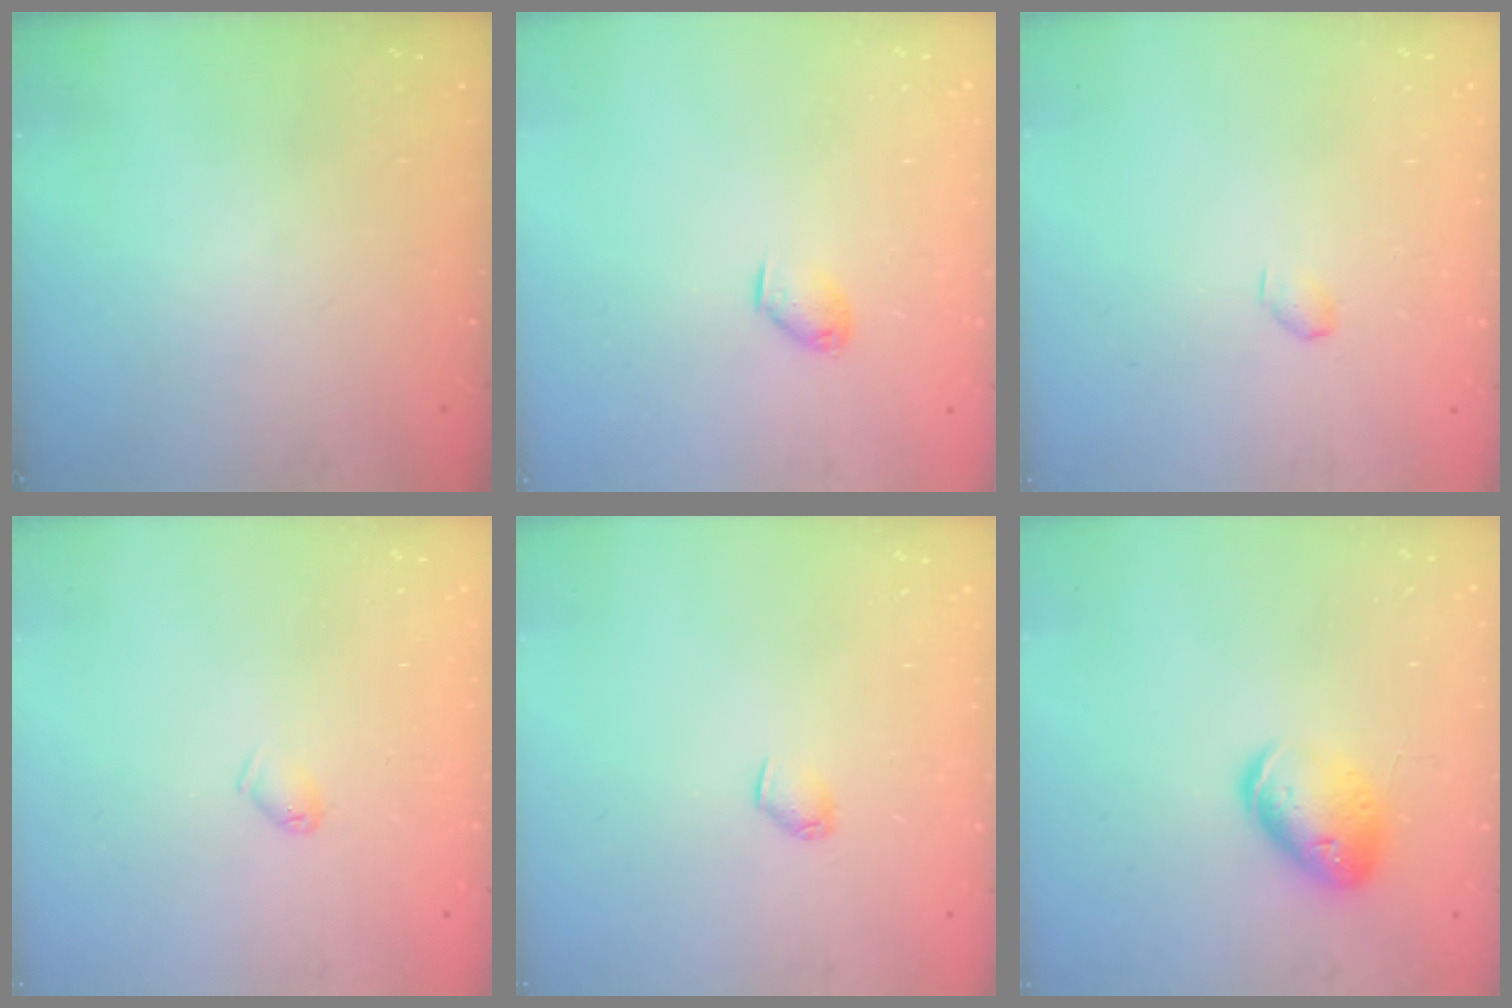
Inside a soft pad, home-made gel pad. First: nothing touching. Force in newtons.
{"total": 5.4, "press": 5.3, "slide": 0.7}
{"total": 2.9, "press": 2.9, "slide": 0.5}
{"total": 4.0, "press": 3.9, "slide": 0.6}
{"total": 3.0, "press": 2.9, "slide": 0.7}
{"total": 13.8, "press": 13.7, "slide": 2.1}